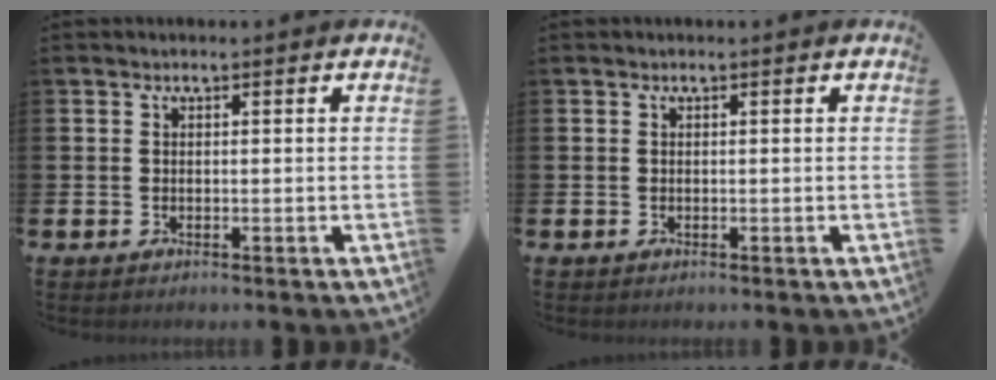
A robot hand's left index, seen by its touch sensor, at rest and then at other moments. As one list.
[{"total": 0.0}]